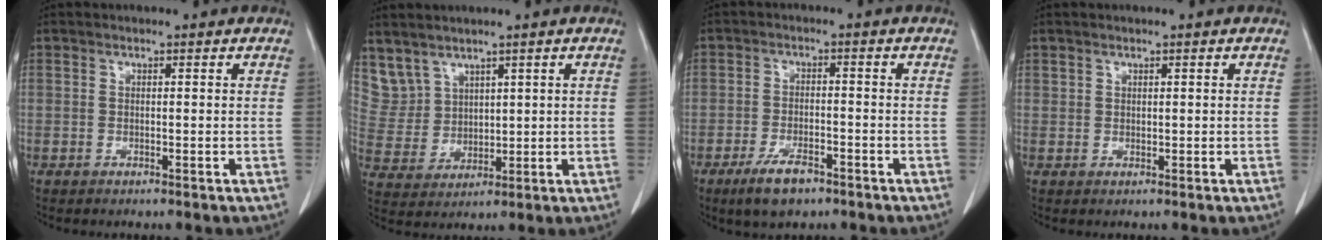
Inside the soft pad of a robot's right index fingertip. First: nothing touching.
{"total": 7.7, "force": [5.6, 5.3, 0.8], "torque": [-0.034, 0.018, 0.138]}
{"total": 5.8, "force": [-3.9, 2.2, 3.8], "torque": [-0.075, -0.004, -0.064]}
{"total": 0.7, "force": [0.5, 0.5, 0.0], "torque": [0.011, 0.000, 0.008]}